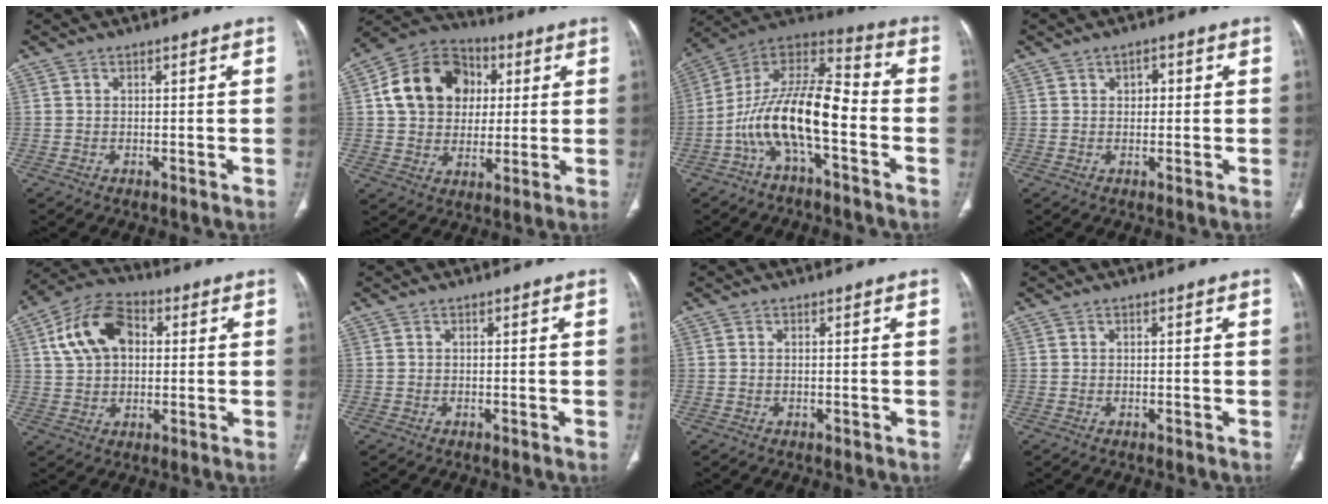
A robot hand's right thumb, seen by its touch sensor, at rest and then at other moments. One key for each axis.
{"total": 16.0, "fx": 3.3, "fy": 12.9, "fz": 8.9, "tx": -0.130, "ty": 0.011, "tz": 0.051}
{"total": 16.8, "fx": -5.0, "fy": 6.6, "fz": 14.6, "tx": -0.262, "ty": 0.076, "tz": -0.094}
{"total": 1.7, "fx": 0.4, "fy": 1.1, "fz": 1.2, "tx": -0.002, "ty": 0.004, "tz": 0.001}
{"total": 12.9, "fx": 3.2, "fy": 8.6, "fz": 9.0, "tx": -0.151, "ty": 0.016, "tz": 0.049}
{"total": 0.0}
{"total": 0.0}
{"total": 0.0}